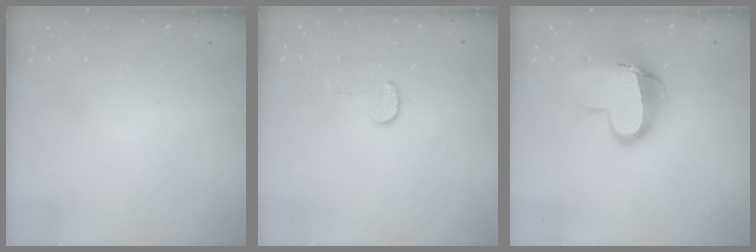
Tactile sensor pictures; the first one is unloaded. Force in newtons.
{"total": 6.4, "press": 6.4, "slide": 0.6}
{"total": 13.5, "press": 13.5, "slide": 1.4}